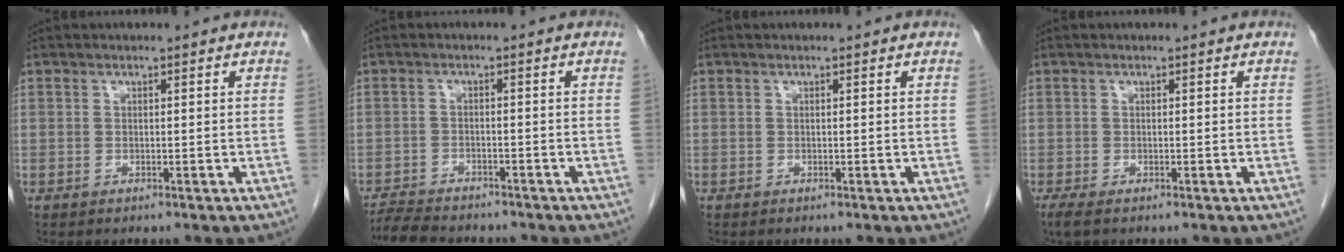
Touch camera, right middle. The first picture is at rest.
{"total": 7.0, "force": [-6.5, 1.5, 2.2], "torque": [-0.037, -0.012, -0.105]}
{"total": 0.0}
{"total": 1.9, "force": [-1.3, 0.5, 1.3], "torque": [-0.026, -0.009, -0.021]}